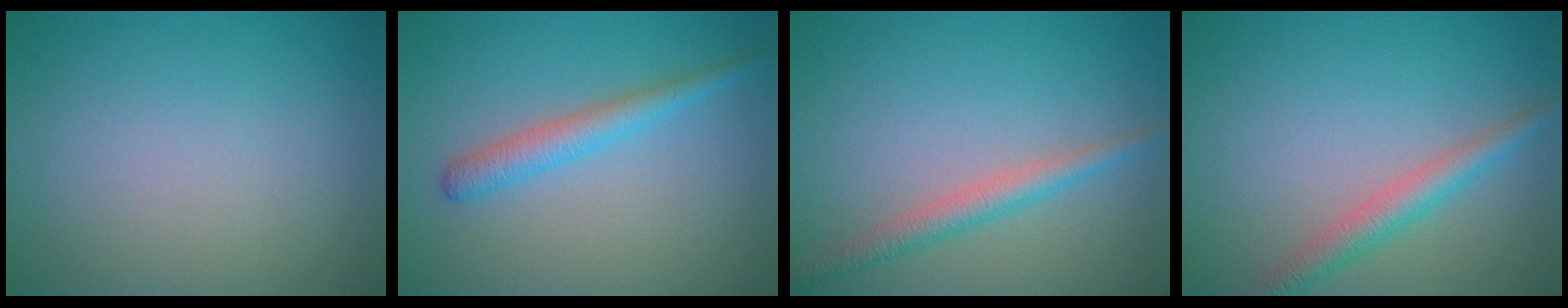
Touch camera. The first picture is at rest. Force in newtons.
{"total": 2.7, "press": 2.6, "slide": 0.1}
{"total": 2.5, "press": 2.5, "slide": 0.0}
{"total": 2.9, "press": 2.9, "slide": 0.1}